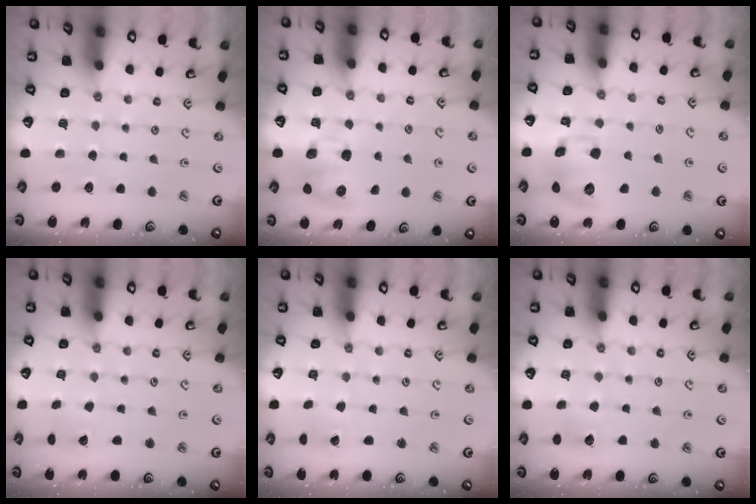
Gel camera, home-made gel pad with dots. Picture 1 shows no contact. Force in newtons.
{"total": 8.1, "press": 8.0, "slide": 1.1}
{"total": 11.0, "press": 10.8, "slide": 1.8}
{"total": 2.5, "press": 2.4, "slide": 0.3}
{"total": 1.8, "press": 1.7, "slide": 0.1}
{"total": 5.6, "press": 5.6, "slide": 0.6}